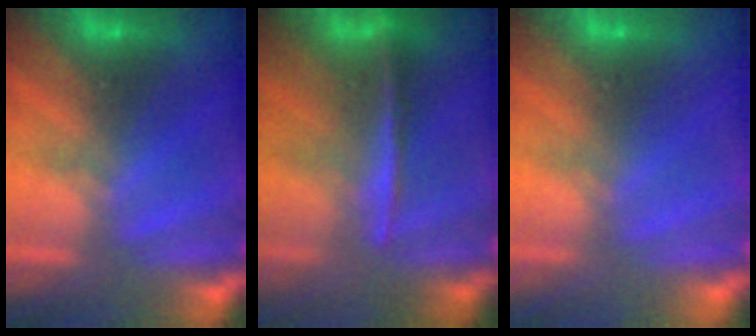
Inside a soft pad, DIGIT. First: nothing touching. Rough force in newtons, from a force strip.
{"total": 2.0}
{"total": 1.5}